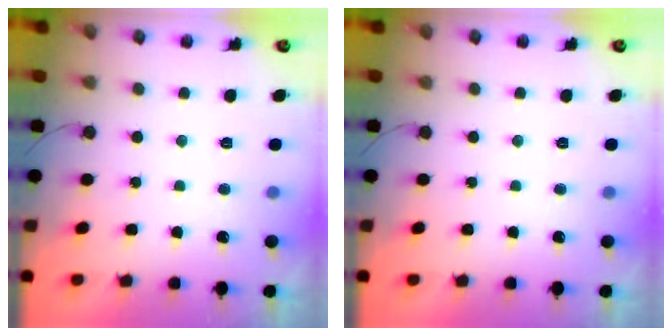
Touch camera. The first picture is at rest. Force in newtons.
{"total": 0.0}